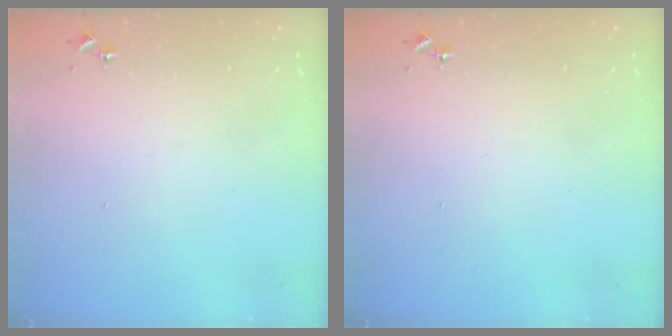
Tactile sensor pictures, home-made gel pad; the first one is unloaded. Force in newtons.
{"total": 0.0}